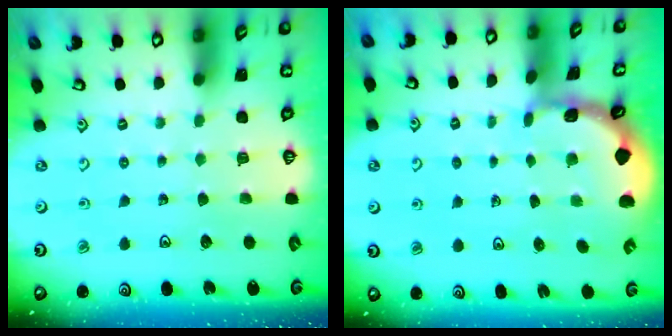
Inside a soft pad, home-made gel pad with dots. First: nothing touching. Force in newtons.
{"total": 1.5, "press": 1.5, "slide": 0.2}